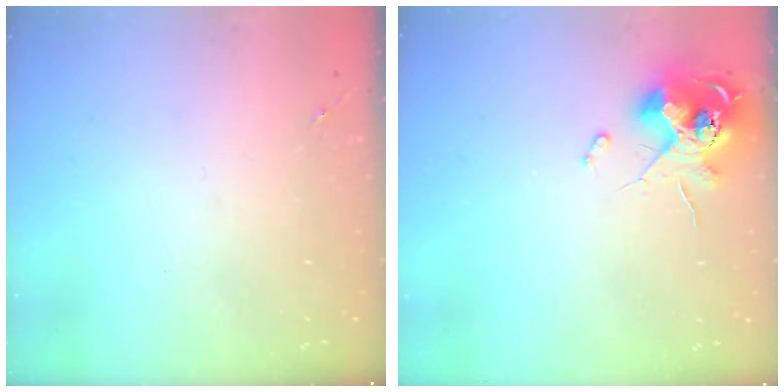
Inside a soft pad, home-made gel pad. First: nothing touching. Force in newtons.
{"total": 12.4, "press": 12.3, "slide": 1.1}